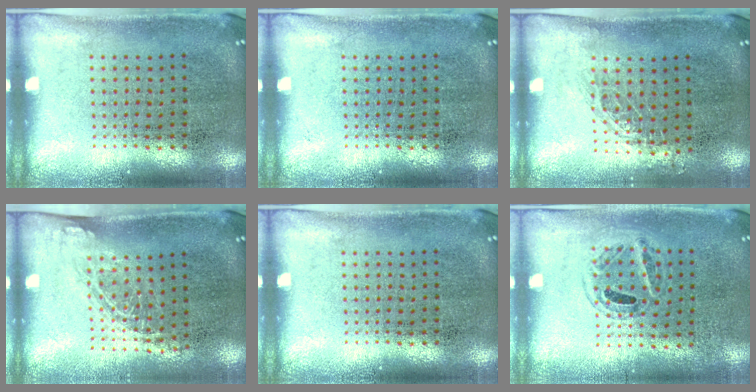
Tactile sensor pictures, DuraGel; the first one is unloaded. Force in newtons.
{"total": 0.0}
{"total": 0.8, "press": 0.8, "slide": 0.1}
{"total": 1.3, "press": 1.0, "slide": 0.9}
{"total": 0.0}
{"total": 0.9, "press": 0.8, "slide": 0.5}